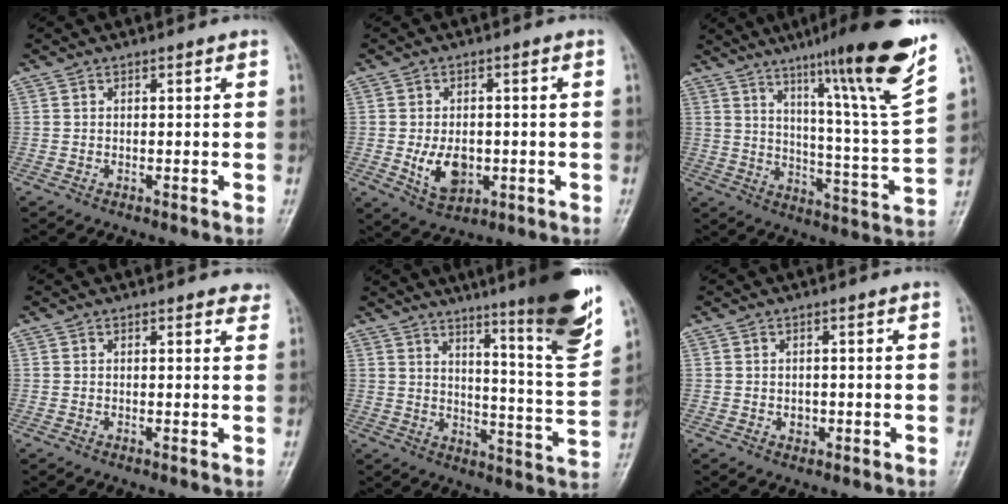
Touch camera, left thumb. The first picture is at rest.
{"total": 7.1, "force": [-1.2, 4.8, 5.1], "torque": [-0.074, -0.007, -0.010]}
{"total": 21.5, "force": [13.7, 0.5, 16.6], "torque": [-0.220, -0.067, 0.201]}
{"total": 2.4, "force": [2.1, 0.9, 0.9], "torque": [0.006, -0.006, 0.013]}
{"total": 20.7, "force": [13.5, 1.8, 15.6], "torque": [-0.192, -0.077, 0.188]}
{"total": 1.4, "force": [-0.2, 1.1, 0.7], "torque": [-0.005, 0.002, 0.000]}